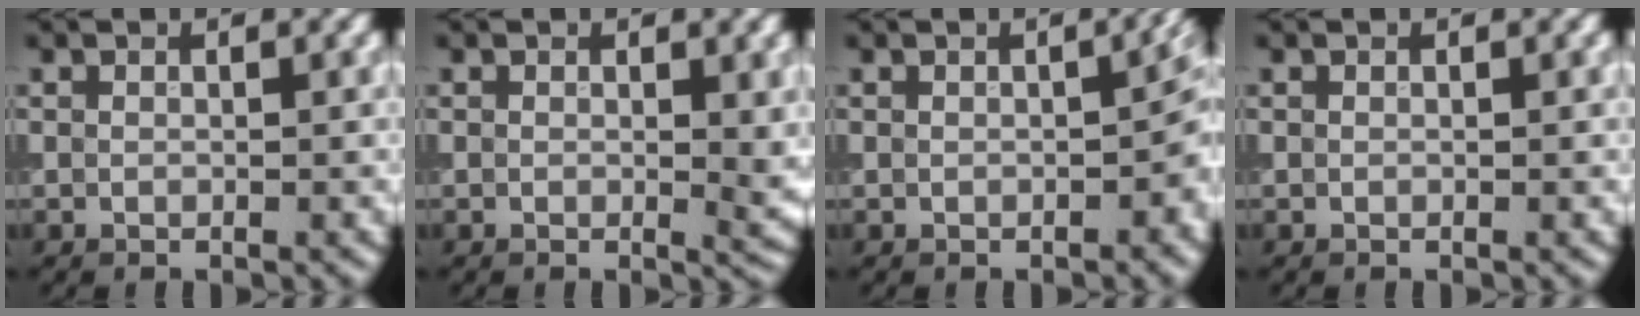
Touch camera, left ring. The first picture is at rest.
{"total": 1.7, "force": [0.3, 0.6, 1.5], "torque": [-0.014, -0.006, 0.003]}
{"total": 3.3, "force": [-0.4, 1.6, 2.8], "torque": [-0.027, 0.002, -0.003]}
{"total": 0.0}